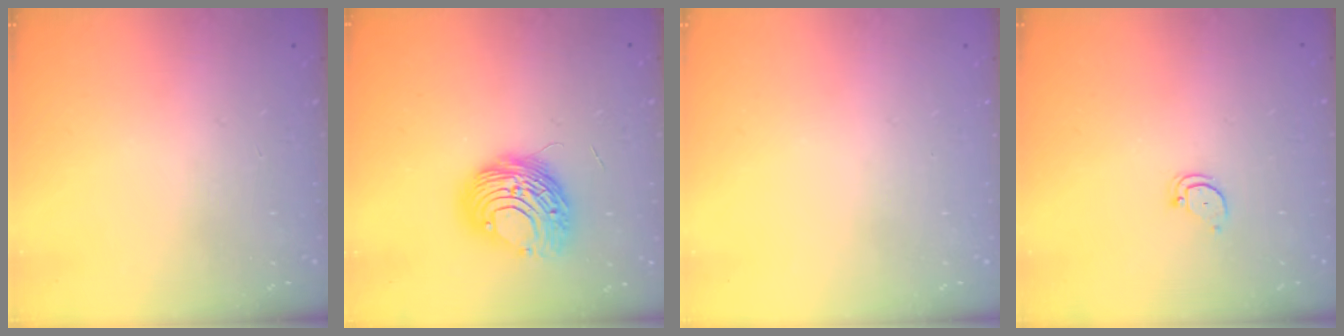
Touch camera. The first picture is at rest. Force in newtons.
{"total": 10.6, "press": 10.5, "slide": 1.5}
{"total": 0.0}
{"total": 2.6, "press": 2.6, "slide": 0.0}